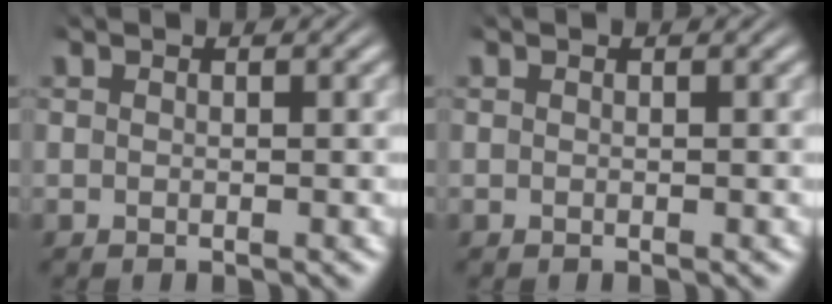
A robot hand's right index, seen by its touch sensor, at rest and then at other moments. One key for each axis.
{"total": 0.0}